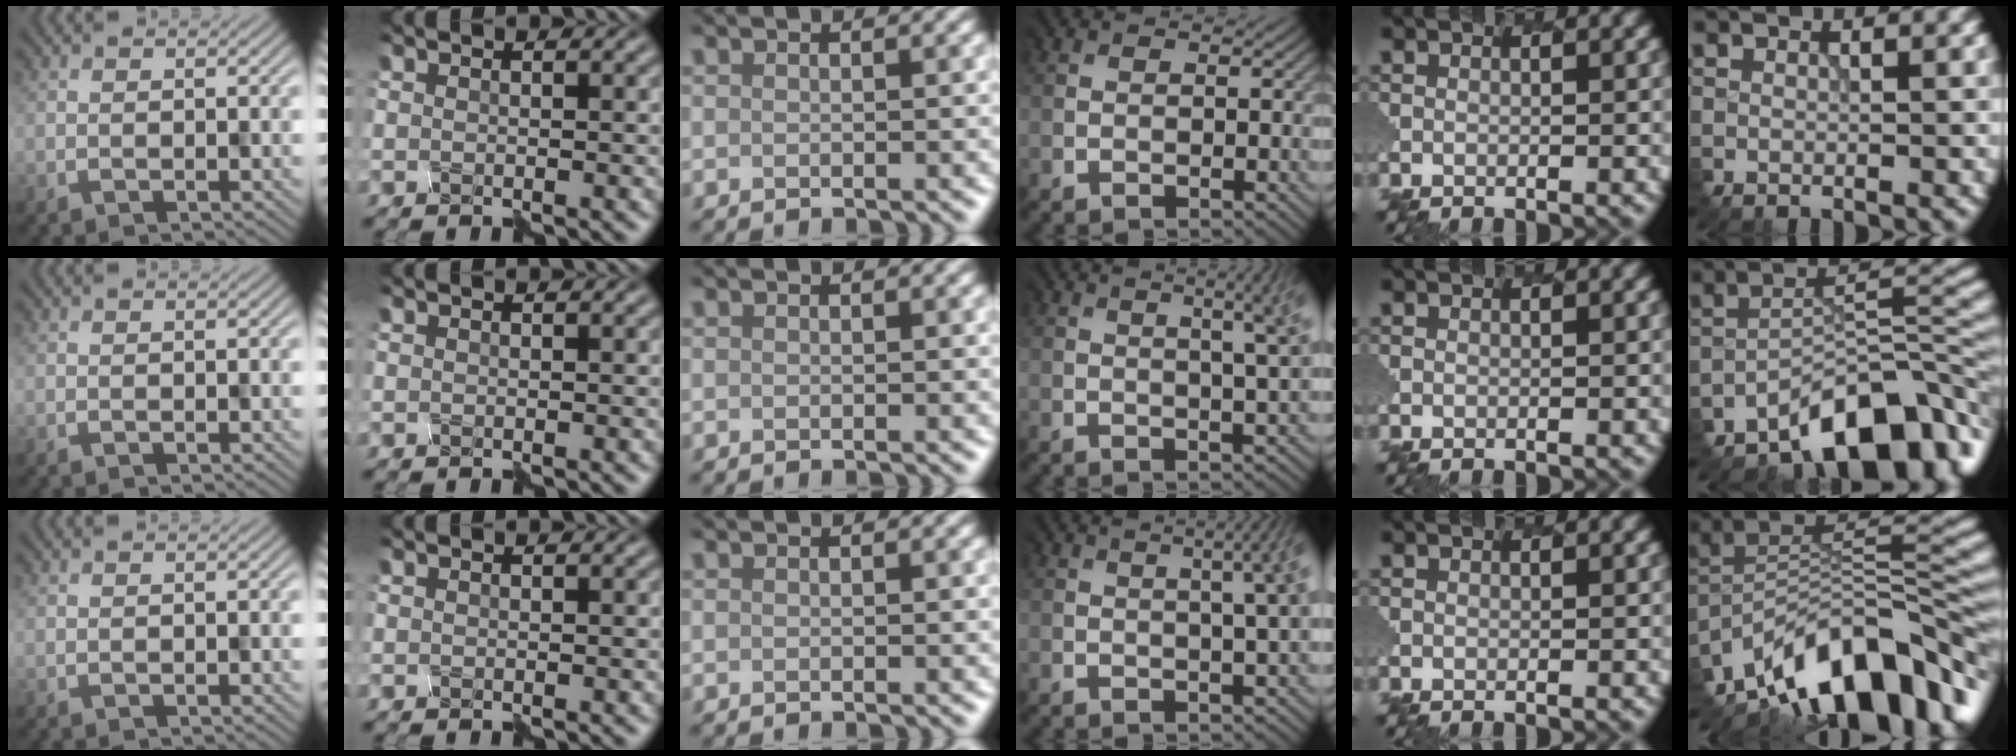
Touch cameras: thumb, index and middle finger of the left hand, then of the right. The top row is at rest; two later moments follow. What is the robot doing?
{"motion": "disassemble", "object": "spray bottle"}